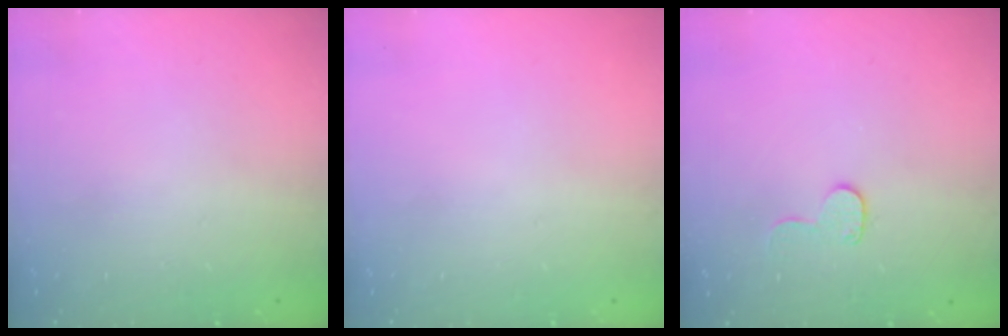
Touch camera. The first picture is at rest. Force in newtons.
{"total": 0.0}
{"total": 8.4, "press": 8.4, "slide": 0.5}